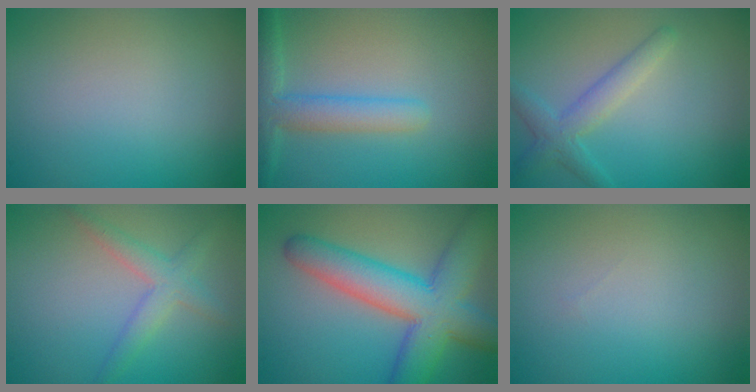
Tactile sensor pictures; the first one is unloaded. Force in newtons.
{"total": 4.0, "press": 4.0, "slide": 0.2}
{"total": 1.9, "press": 1.9, "slide": 0.2}
{"total": 2.7, "press": 2.7, "slide": 0.1}
{"total": 9.1, "press": 9.1, "slide": 0.3}
{"total": 0.0}